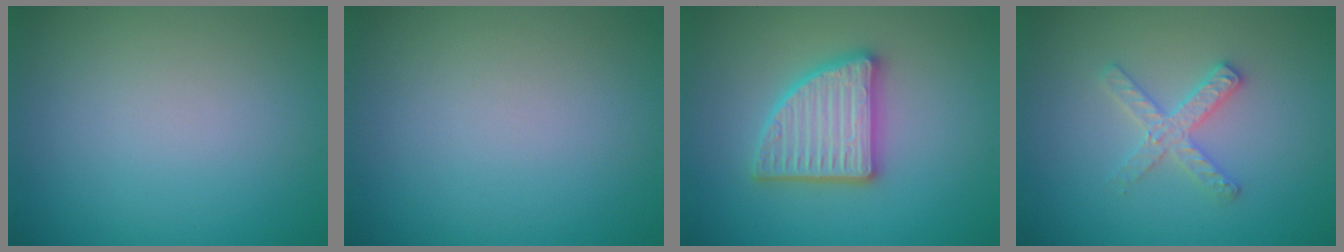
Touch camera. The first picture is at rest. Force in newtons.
{"total": 0.0}
{"total": 4.8, "press": 4.7, "slide": 0.8}
{"total": 2.6, "press": 2.5, "slide": 0.4}